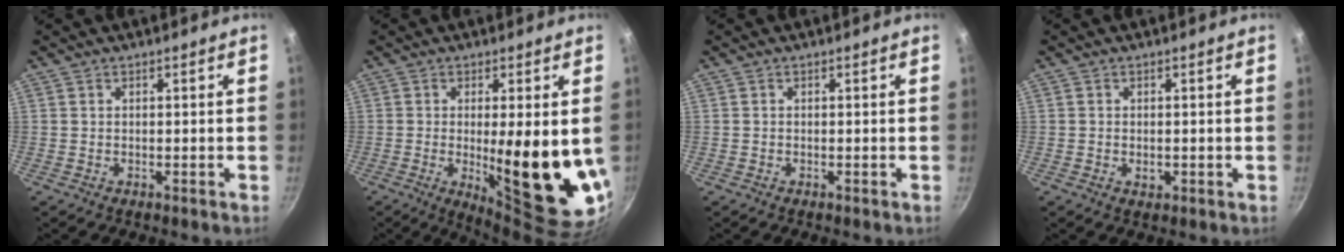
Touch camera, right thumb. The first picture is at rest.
{"total": 16.2, "force": [-0.9, 4.2, 15.6], "torque": [-0.205, -0.029, 0.001]}
{"total": 0.0}
{"total": 1.8, "force": [-0.2, 1.2, 1.3], "torque": [-0.019, -0.001, -0.003]}